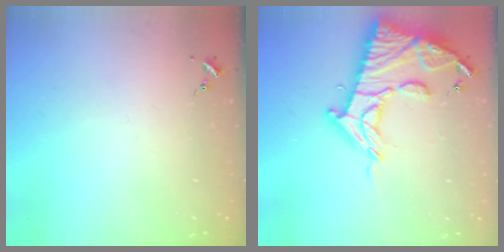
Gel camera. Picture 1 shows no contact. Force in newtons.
{"total": 19.3, "press": 19.3, "slide": 1.6}